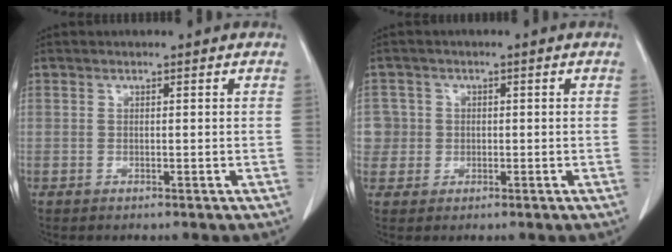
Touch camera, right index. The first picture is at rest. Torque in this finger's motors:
{"motor_torque": [0.04, 0.00, -0.10, -0.02]}